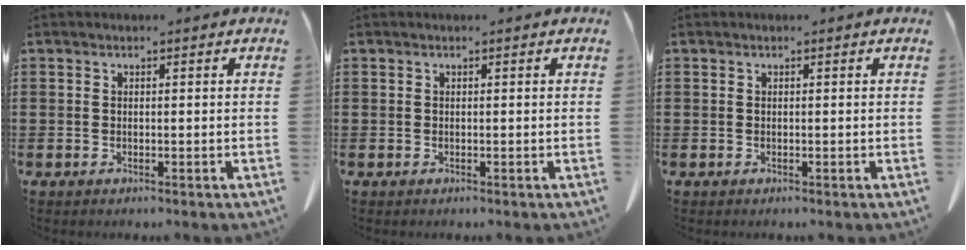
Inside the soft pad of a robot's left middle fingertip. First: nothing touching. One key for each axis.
{"total": 0.0}
{"total": 0.0}